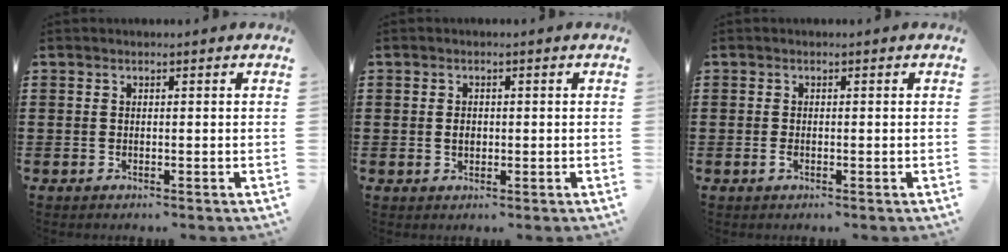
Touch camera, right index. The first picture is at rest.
{"total": 1.5, "force": [-0.1, 1.0, 1.1], "torque": [-0.024, 0.005, -0.003]}
{"total": 0.8, "force": [-0.3, 0.3, 0.6], "torque": [-0.022, -0.005, -0.008]}